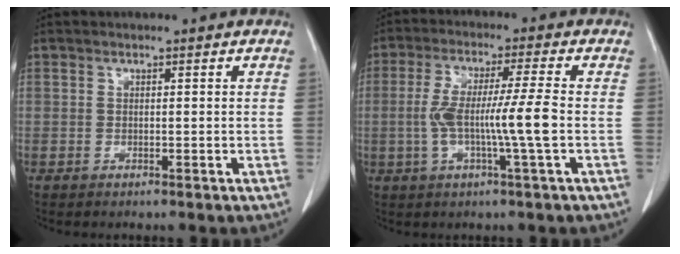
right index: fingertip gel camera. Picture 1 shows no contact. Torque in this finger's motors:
{"motor_torque": [1.42, -0.27, 0.74, 0.21]}